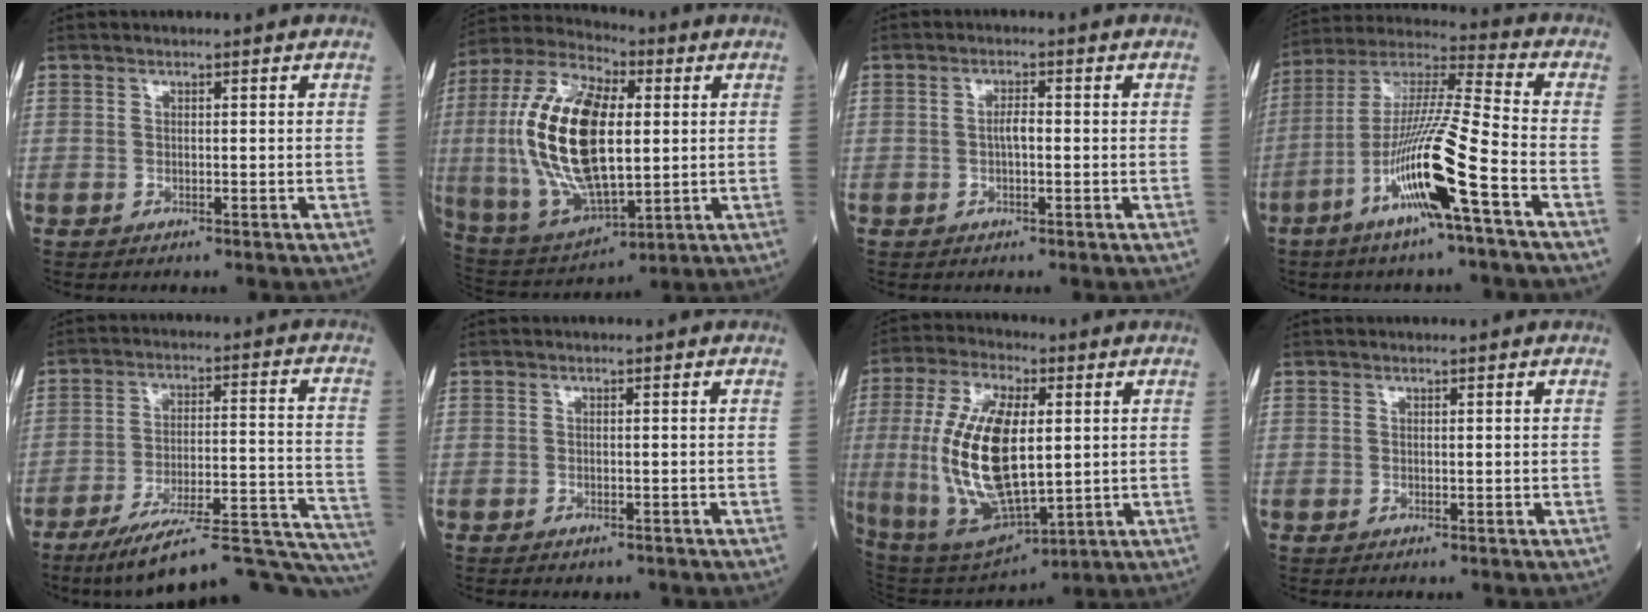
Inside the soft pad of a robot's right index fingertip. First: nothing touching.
{"total": 21.7, "force": [1.5, 8.9, 19.8], "torque": [-0.414, 0.010, 0.032]}
{"total": 2.1, "force": [-0.1, 0.6, 2.1], "torque": [-0.036, 0.004, -0.003]}
{"total": 15.5, "force": [-6.3, -0.5, 14.2], "torque": [-0.283, -0.005, -0.123]}
{"total": 25.5, "force": [-22.3, 2.2, 12.1], "torque": [-0.091, 0.023, -0.310]}
{"total": 1.0, "force": [-0.8, 0.4, 0.4], "torque": [-0.004, 0.000, -0.008]}
{"total": 18.6, "force": [0.8, 7.0, 17.2], "torque": [-0.355, -0.004, 0.028]}
{"total": 0.0}